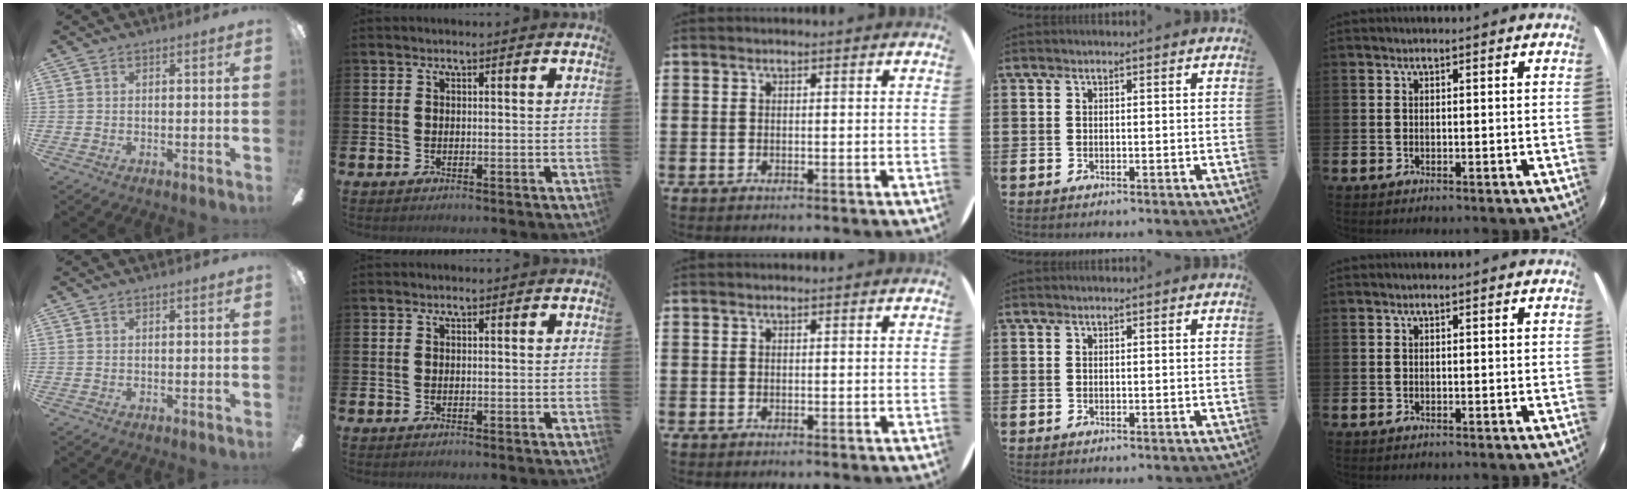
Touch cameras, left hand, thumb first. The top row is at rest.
{}